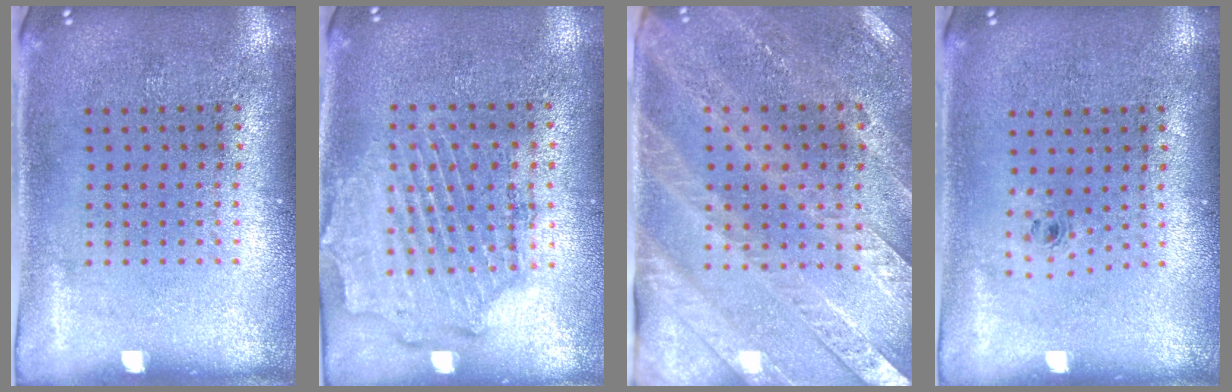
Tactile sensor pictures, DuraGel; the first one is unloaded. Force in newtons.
{"total": 1.8, "press": 1.6, "slide": 0.9}
{"total": 2.9, "press": 2.7, "slide": 1.1}
{"total": 0.7, "press": 0.3, "slide": 0.6}